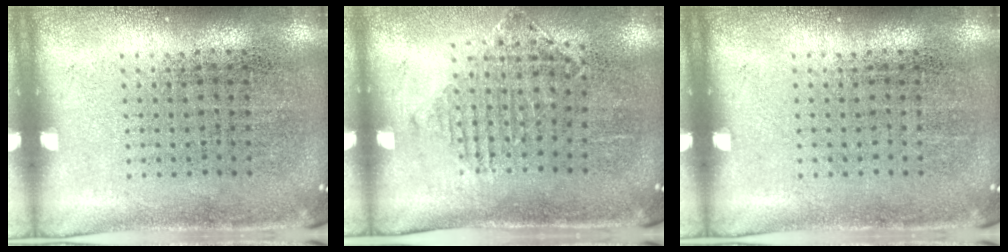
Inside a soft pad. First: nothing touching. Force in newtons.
{"total": 1.2, "press": 1.1, "slide": 0.5}
{"total": 0.0}